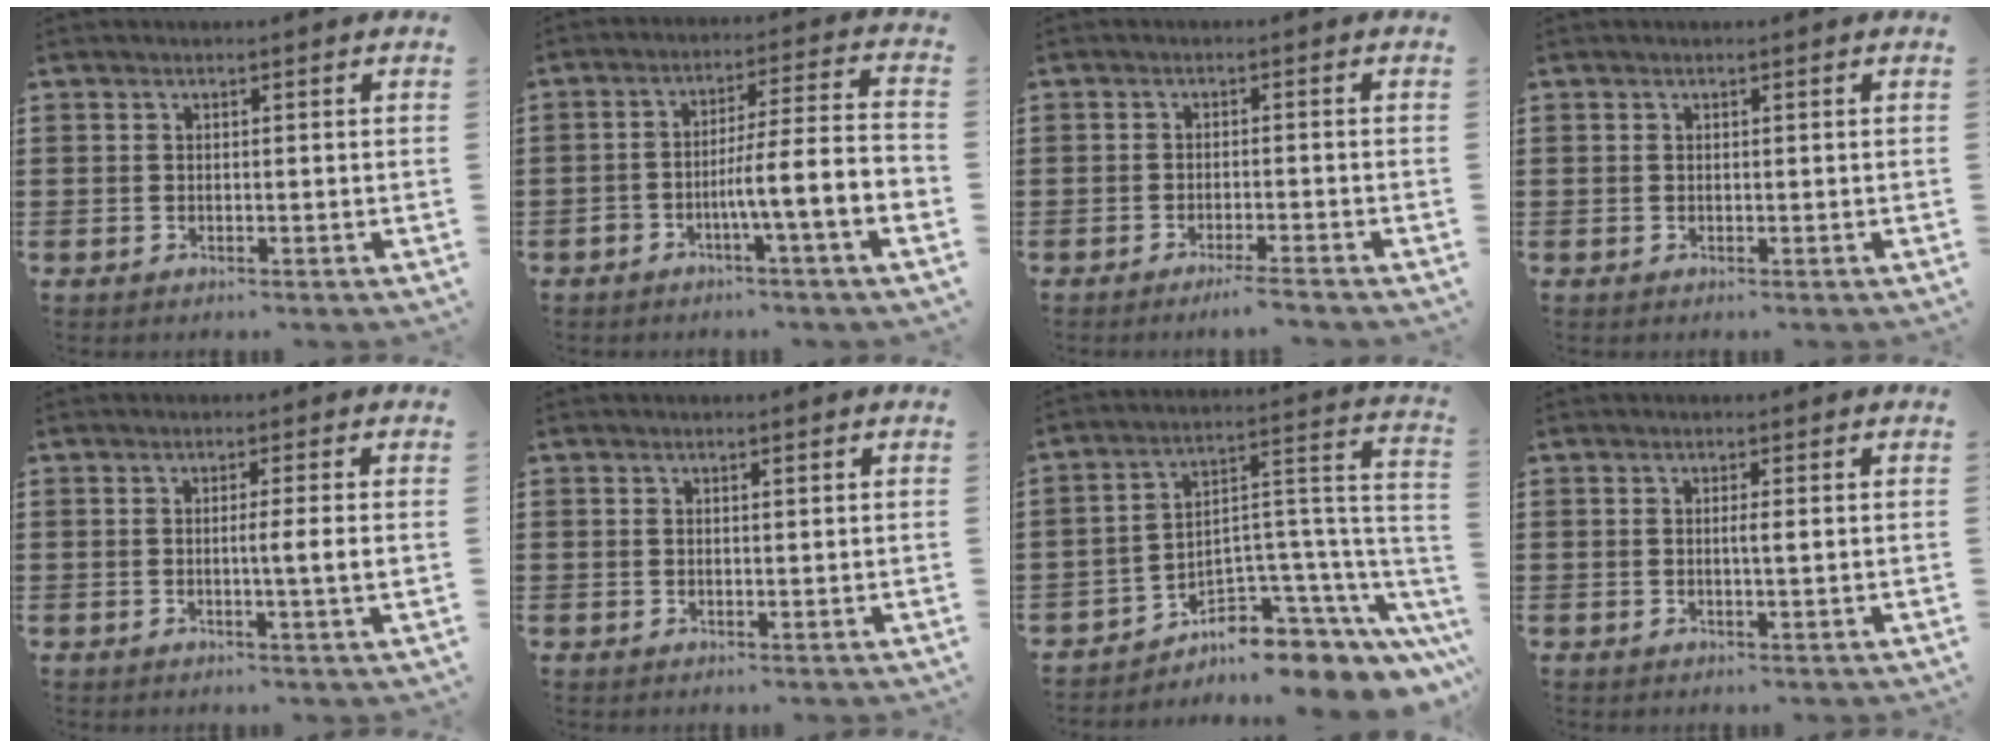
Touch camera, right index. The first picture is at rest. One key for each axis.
{"total": 6.4, "fx": -3.6, "fy": -0.4, "fz": 5.3, "tx": -0.094, "ty": -0.014, "tz": -0.071}
{"total": 2.5, "fx": -2.2, "fy": -0.5, "fz": 1.2, "tx": -0.019, "ty": -0.003, "tz": -0.040}
{"total": 0.0}
{"total": 3.5, "fx": -0.3, "fy": -0.6, "fz": 3.4, "tx": -0.061, "ty": -0.009, "tz": -0.008}
{"total": 0.6, "fx": 0.3, "fy": 0.2, "fz": 0.5, "tx": -0.011, "ty": 0.002, "tz": 0.005}
{"total": 4.4, "fx": -2.4, "fy": 2.6, "fz": 2.6, "tx": -0.056, "ty": -0.025, "tz": -0.044}
{"total": 1.1, "fx": 0.0, "fy": -0.1, "fz": 1.1, "tx": -0.021, "ty": -0.004, "tz": 0.000}